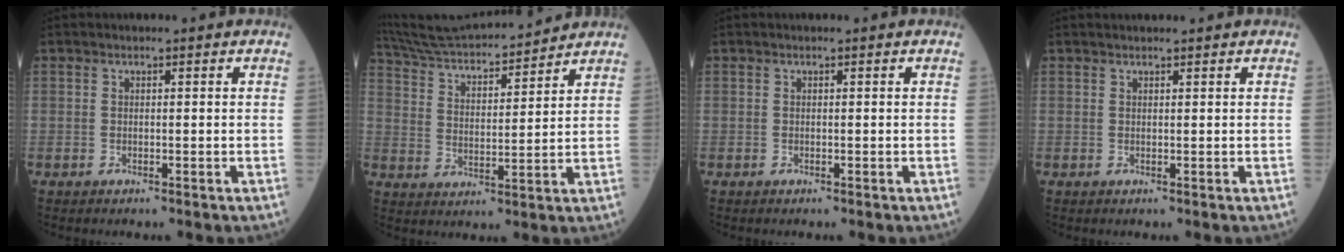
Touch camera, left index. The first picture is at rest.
{"total": 18.6, "force": [17.5, 2.0, 6.1], "torque": [-0.114, 0.025, 0.285]}
{"total": 0.0}
{"total": 2.0, "force": [1.9, 0.0, 0.7], "torque": [-0.006, 0.023, 0.031]}